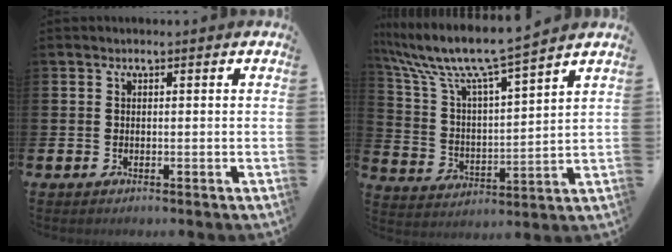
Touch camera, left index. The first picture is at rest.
{"total": 9.6, "force": [8.6, 0.6, 4.2], "torque": [-0.122, -0.054, 0.144]}